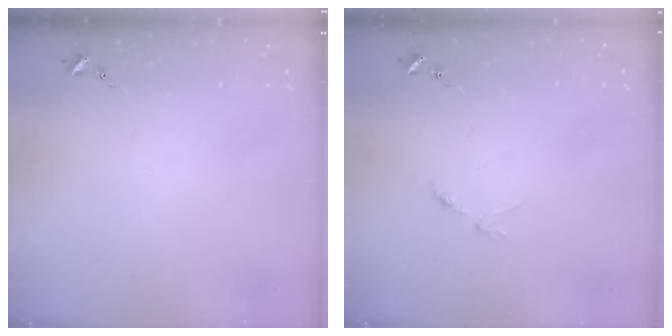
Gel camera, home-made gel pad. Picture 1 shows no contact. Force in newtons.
{"total": 3.4, "press": 3.3, "slide": 0.5}